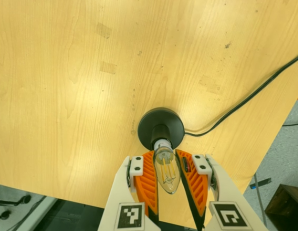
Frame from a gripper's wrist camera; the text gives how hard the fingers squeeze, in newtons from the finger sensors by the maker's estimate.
{"total": 15.4, "left": 16.1, "right": 14.7}